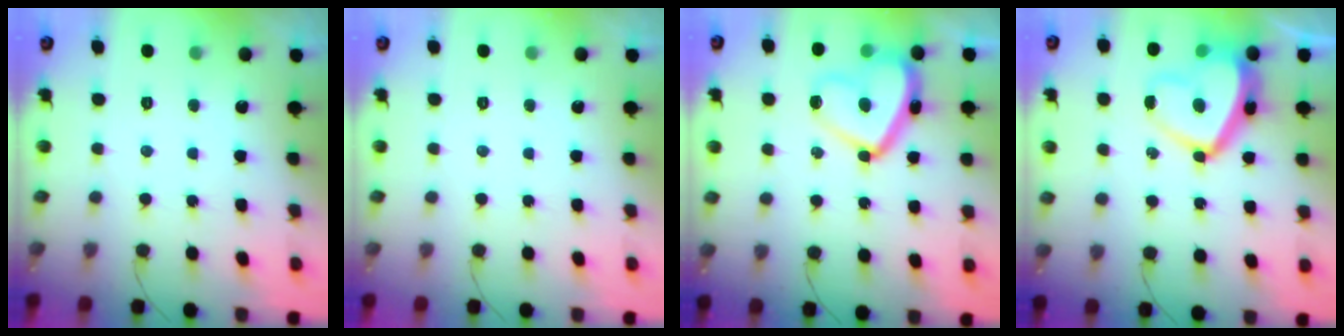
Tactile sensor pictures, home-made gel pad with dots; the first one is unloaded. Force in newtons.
{"total": 0.0}
{"total": 15.6, "press": 15.5, "slide": 1.5}
{"total": 14.1, "press": 14.1, "slide": 0.8}